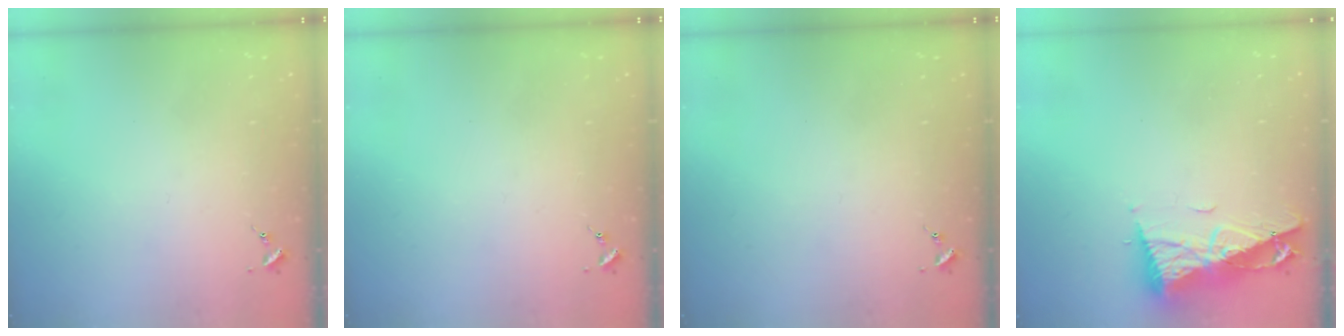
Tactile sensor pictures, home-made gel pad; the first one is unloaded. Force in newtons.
{"total": 0.0}
{"total": 0.0}
{"total": 10.7, "press": 10.6, "slide": 1.4}